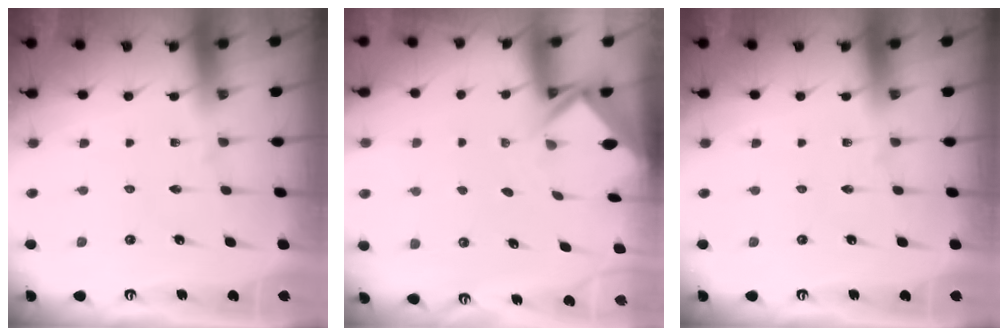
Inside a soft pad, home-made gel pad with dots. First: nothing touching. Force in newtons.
{"total": 2.3, "press": 2.3, "slide": 0.2}
{"total": 0.0}